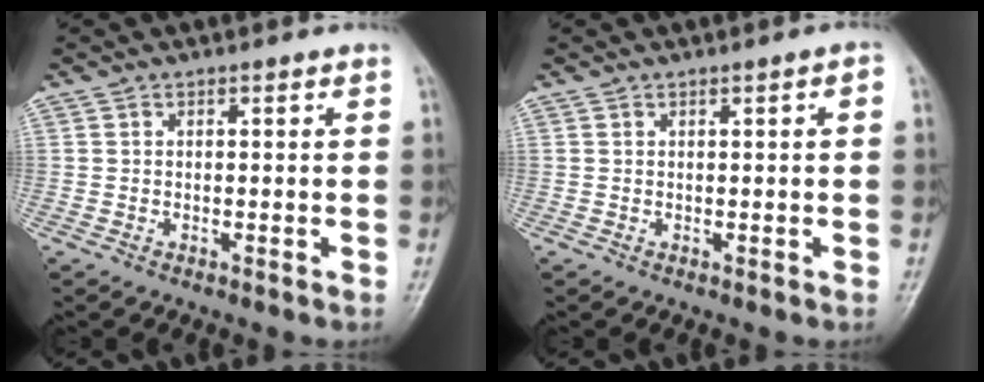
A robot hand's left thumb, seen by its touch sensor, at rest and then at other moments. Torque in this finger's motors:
{"motor_torque": [-0.26, 0.02, 0.11, 0.24, 0.03]}